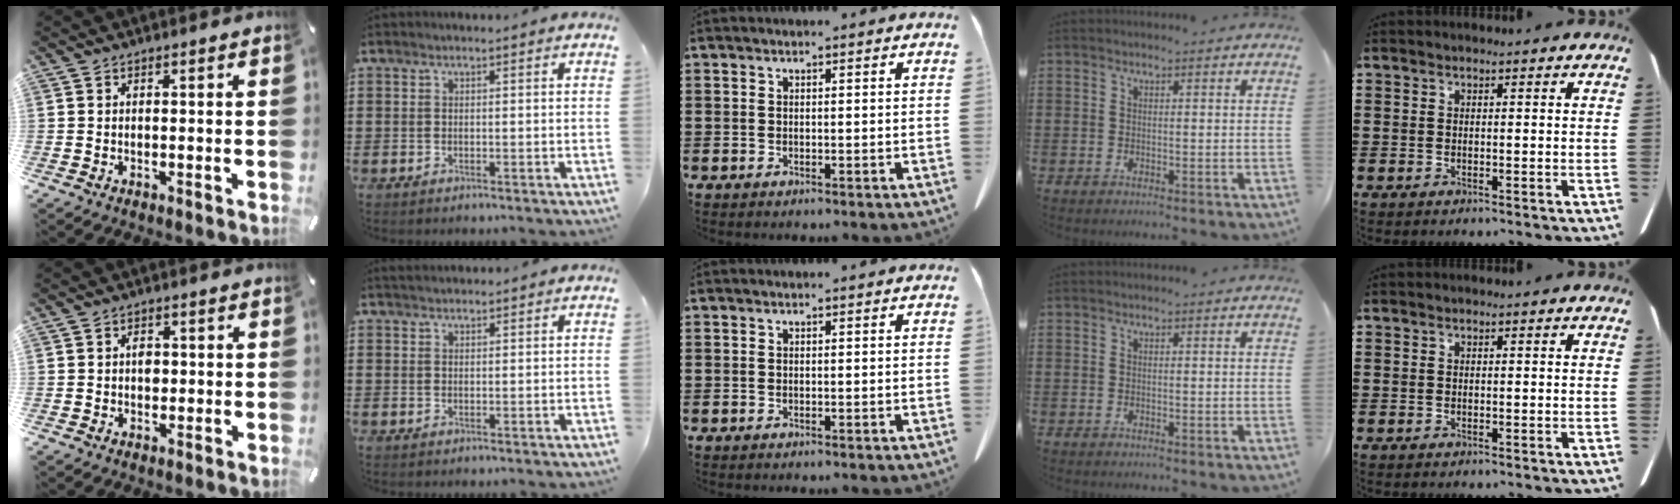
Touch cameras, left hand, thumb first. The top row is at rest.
{"thumb": {"total": 2.5, "force": [-0.1, 1.9, 1.6], "torque": [-0.016, -0.003, -0.007]}, "index": {"total": 1.1, "force": [1.0, 0.3, 0.2], "torque": [-0.005, 0.002, 0.020]}}